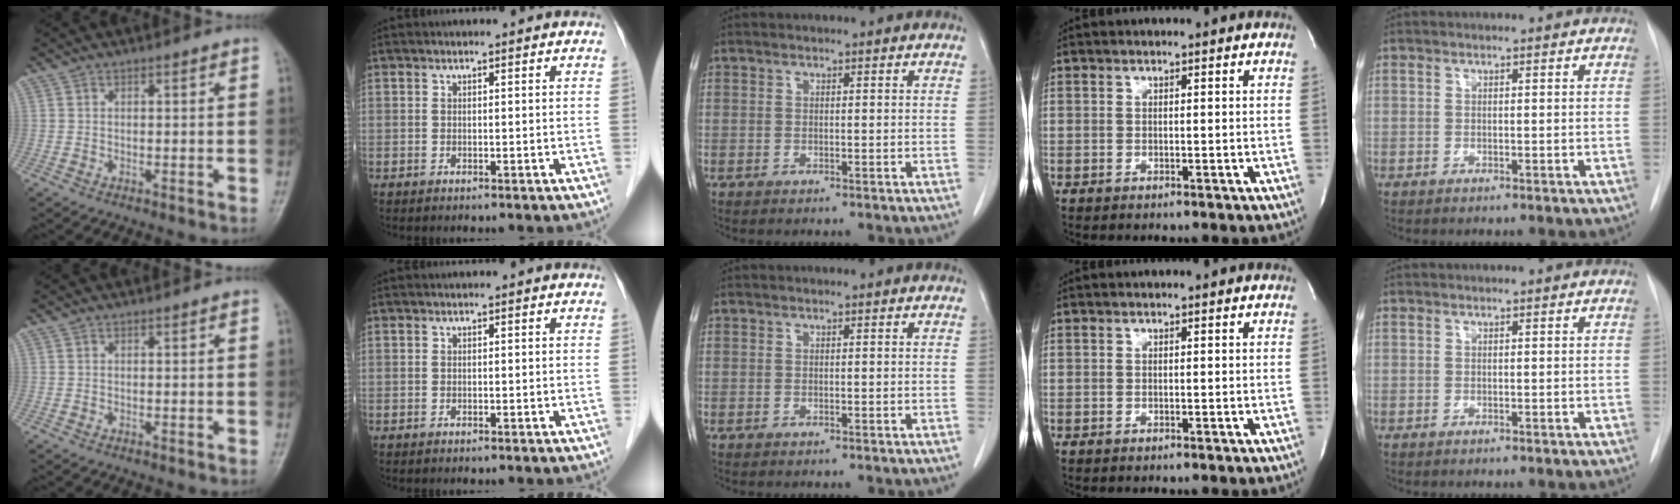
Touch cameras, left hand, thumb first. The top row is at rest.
{}